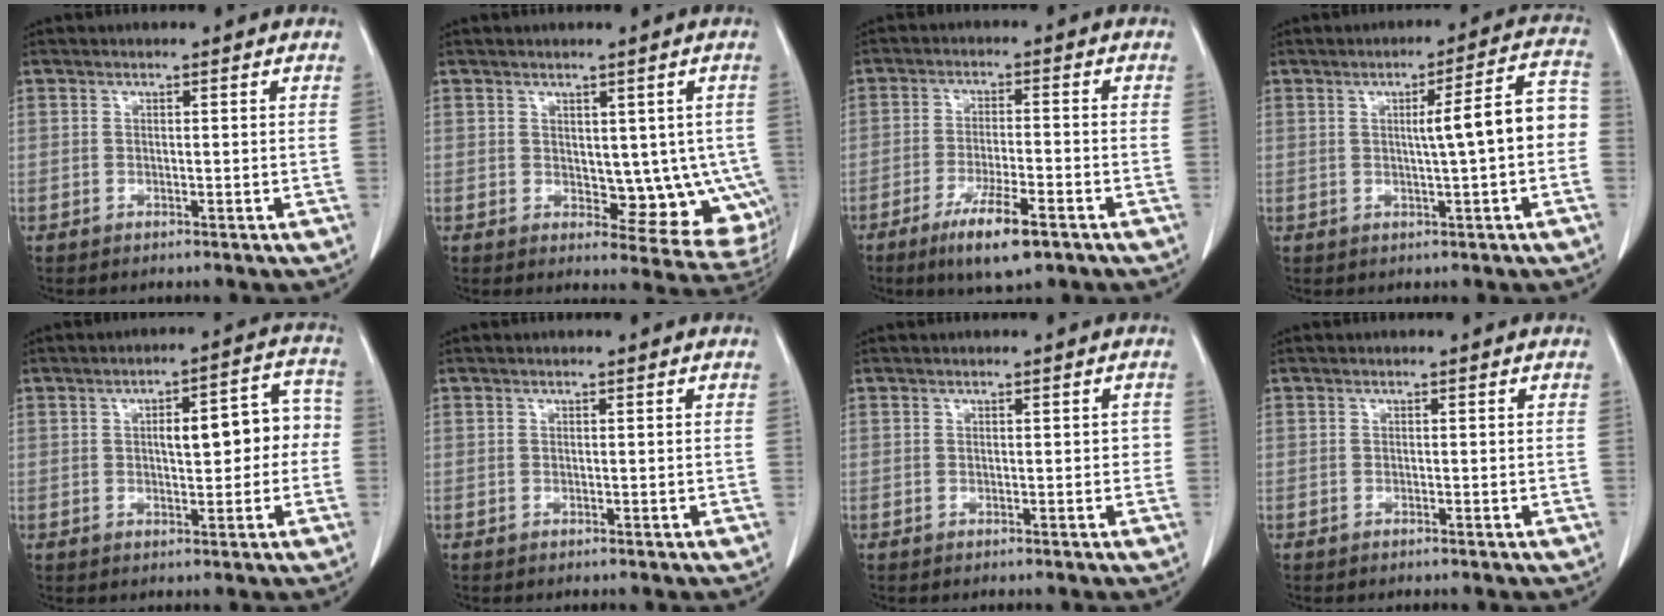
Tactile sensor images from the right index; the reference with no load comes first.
{"total": 9.4, "force": [-0.1, 5.3, 7.7], "torque": [-0.067, 0.001, 0.012]}
{"total": 8.5, "force": [-5.1, 1.1, 6.8], "torque": [-0.122, -0.017, -0.083]}
{"total": 8.4, "force": [-0.2, 0.3, 8.4], "torque": [-0.109, 0.026, -0.006]}
{"total": 8.5, "force": [0.2, 3.1, 7.9], "torque": [-0.101, 0.040, 0.007]}
{"total": 0.0}
{"total": 0.9, "force": [0.0, 0.7, 0.6], "torque": [-0.001, 0.010, 0.001]}
{"total": 0.0}